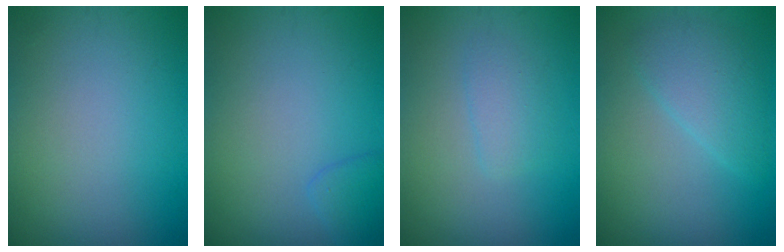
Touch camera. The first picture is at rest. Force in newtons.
{"total": 1.5, "press": 1.4, "slide": 0.1}
{"total": 1.6, "press": 1.6, "slide": 0.1}
{"total": 3.0, "press": 3.0, "slide": 0.1}